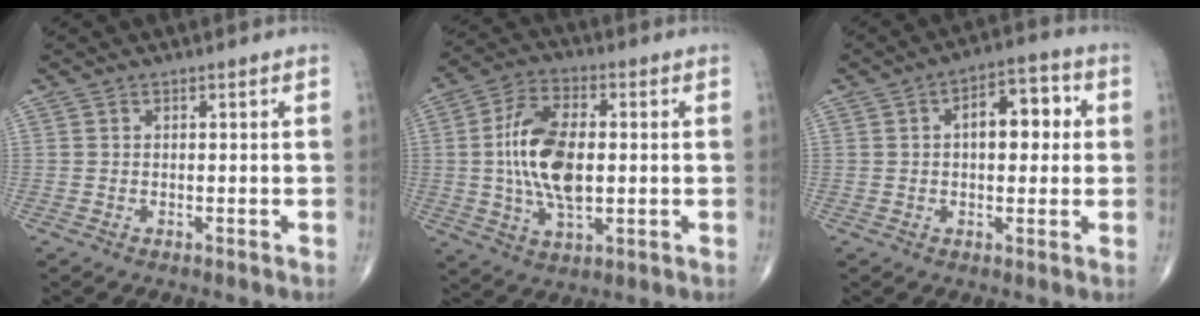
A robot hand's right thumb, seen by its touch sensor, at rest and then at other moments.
{"total": 14.4, "force": [0.3, 7.4, 12.4], "torque": [-0.232, 0.007, 0.005]}
{"total": 9.3, "force": [1.5, 5.0, 7.7], "torque": [-0.083, 0.020, 0.016]}